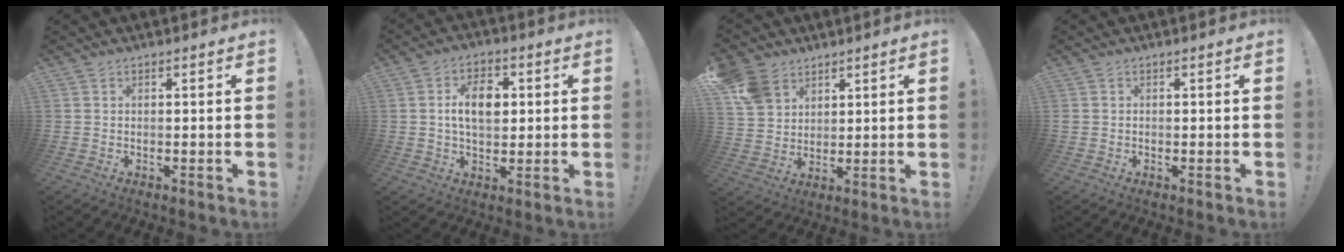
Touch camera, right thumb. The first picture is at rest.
{"total": 10.0, "force": [1.3, 6.4, 7.6], "torque": [-0.113, 0.005, 0.019]}
{"total": 9.8, "force": [5.9, 7.2, 3.0], "torque": [-0.047, -0.030, 0.120]}
{"total": 0.6, "force": [-0.1, 0.6, 0.1], "torque": [-0.002, 0.003, -0.002]}